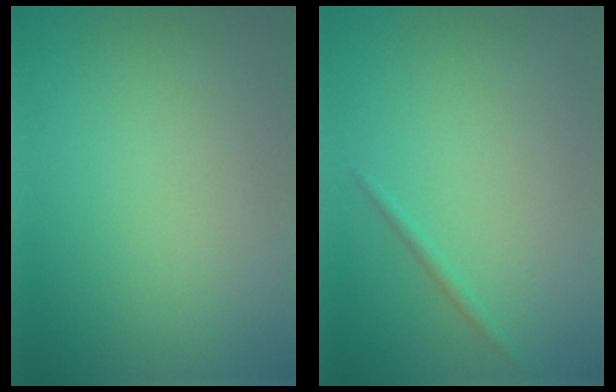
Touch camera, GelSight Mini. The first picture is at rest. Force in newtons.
{"total": 0.7, "press": 0.7, "slide": 0.1}